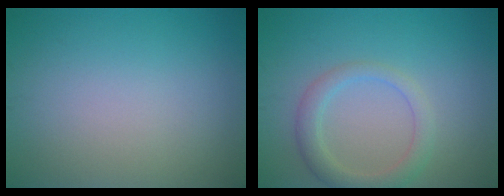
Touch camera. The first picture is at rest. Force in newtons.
{"total": 2.9, "press": 2.9, "slide": 0.1}